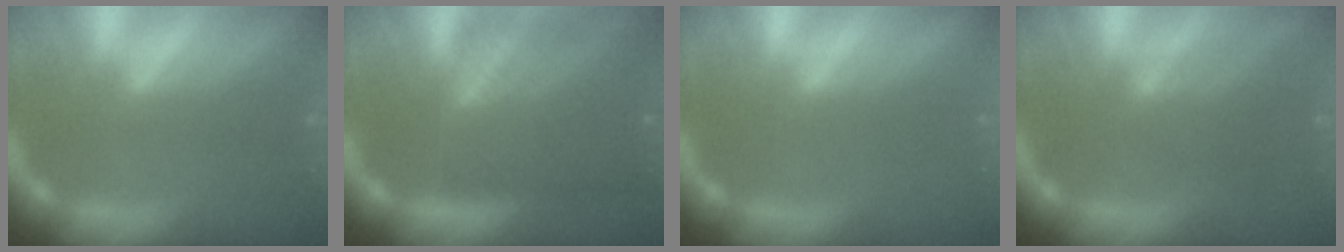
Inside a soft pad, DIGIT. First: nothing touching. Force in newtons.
{"total": 10.1}
{"total": 0.0}
{"total": 3.4}